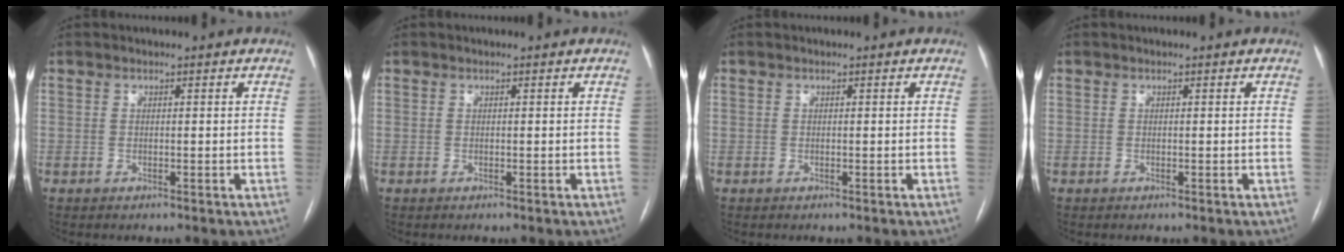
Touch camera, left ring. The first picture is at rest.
{"total": 0.0}
{"total": 0.0}
{"total": 0.0}